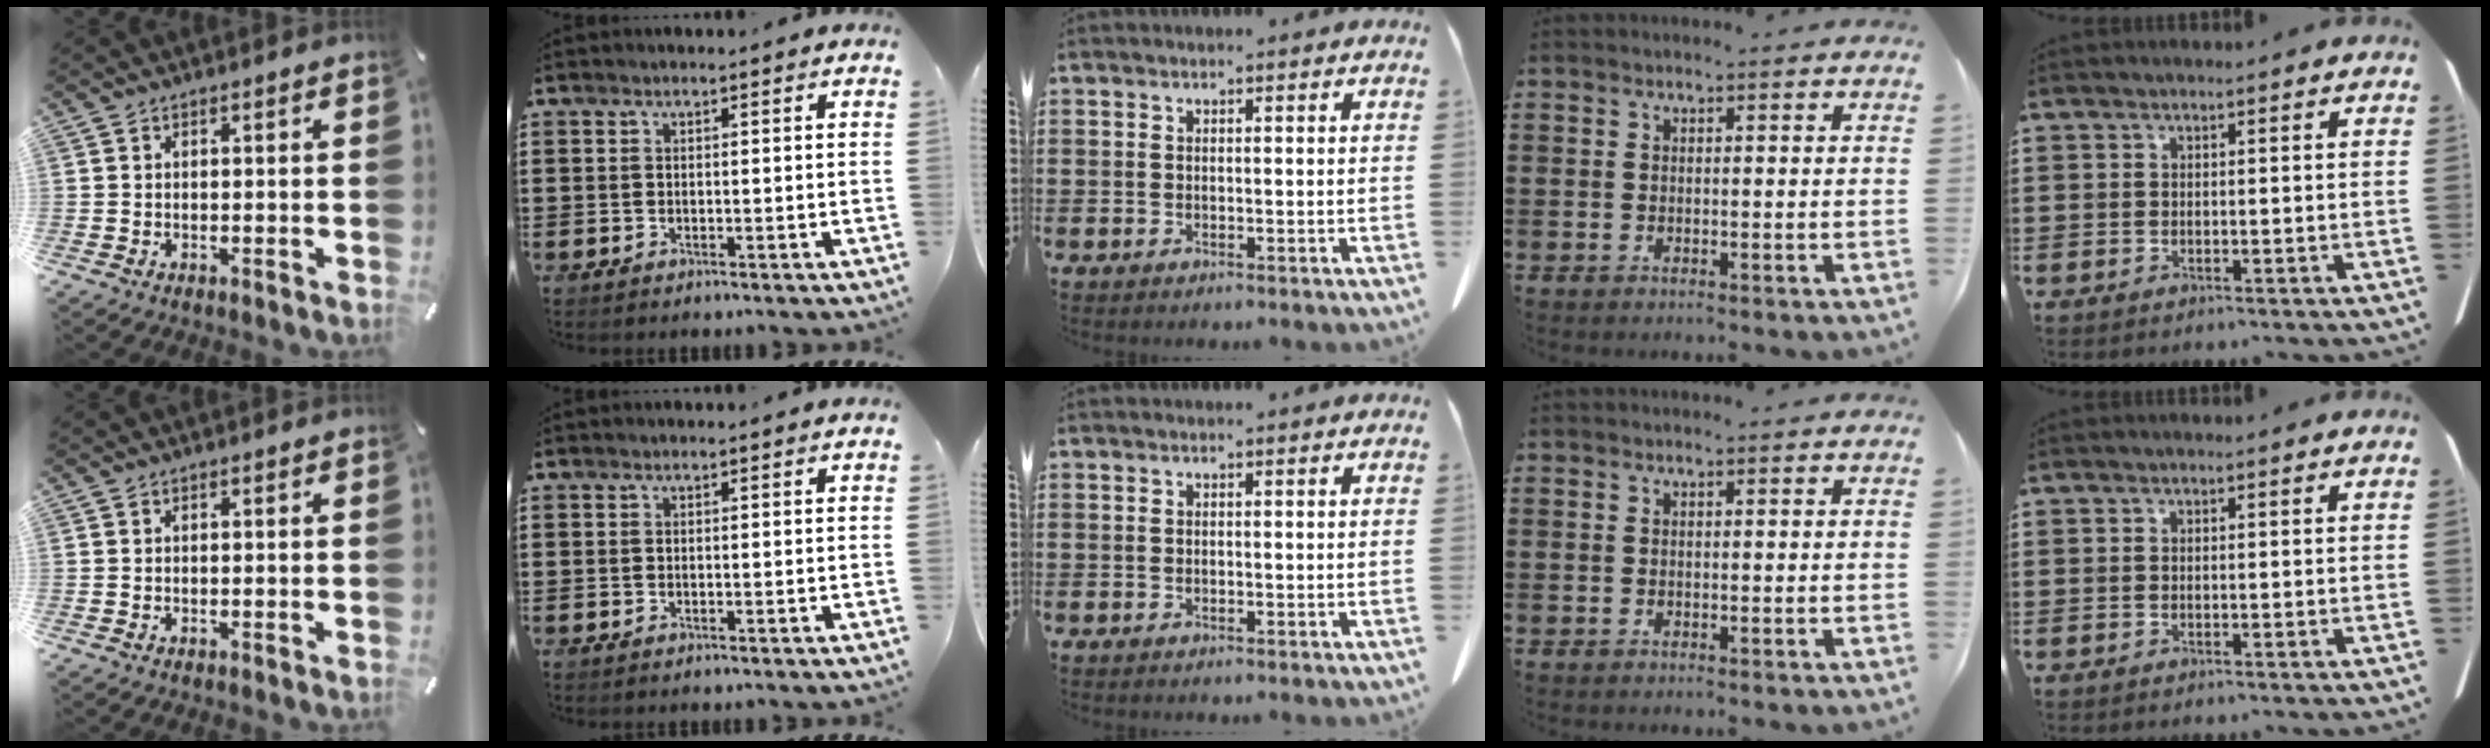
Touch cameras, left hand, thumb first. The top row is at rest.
{}